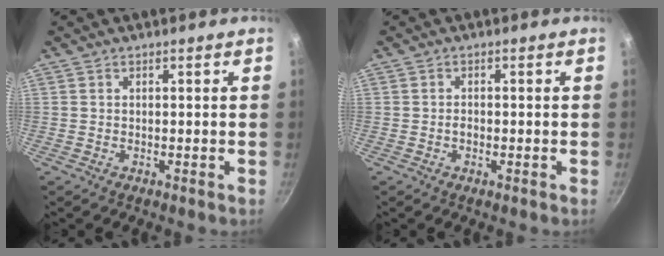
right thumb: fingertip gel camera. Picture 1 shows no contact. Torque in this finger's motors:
{"motor_torque": [0.26, -0.07, -0.27, 0.11, -0.01]}